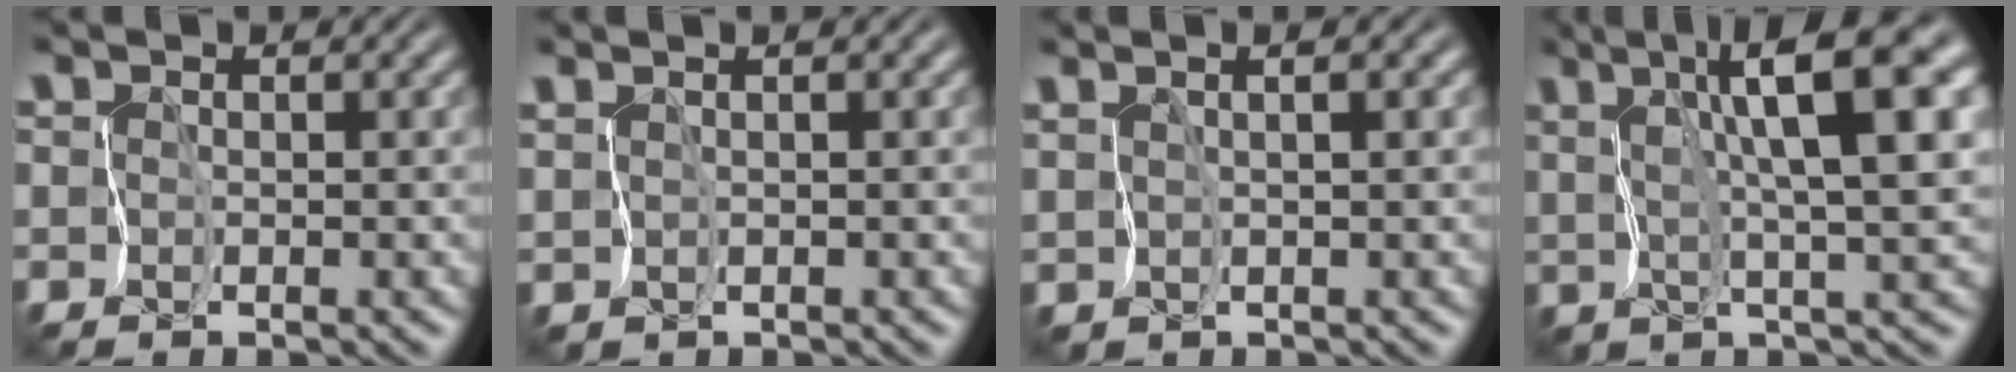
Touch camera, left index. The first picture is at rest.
{"total": 0.8, "force": [0.8, -0.3, 0.1], "torque": [-0.006, 0.005, 0.018]}
{"total": 2.7, "force": [1.7, 0.6, 2.1], "torque": [-0.024, 0.012, 0.028]}
{"total": 9.7, "force": [4.1, 1.6, 8.7], "torque": [-0.132, 0.010, 0.070]}